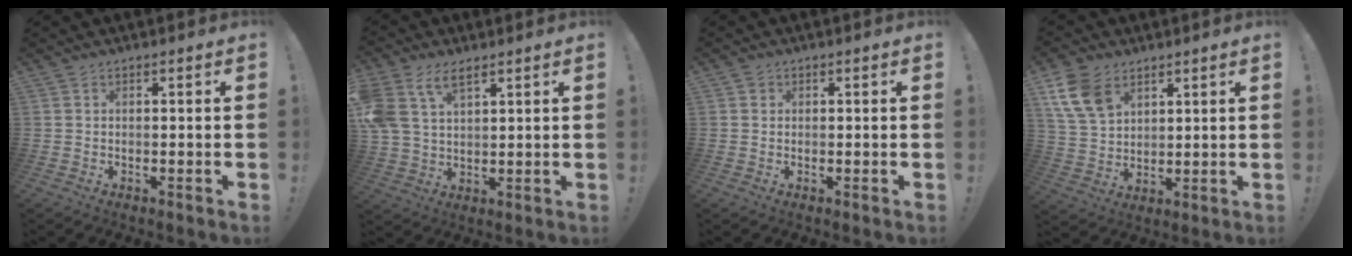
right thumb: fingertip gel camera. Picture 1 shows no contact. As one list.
[{"total": 10.0, "force": [5.7, 5.9, 5.8], "torque": [-0.125, -0.017, 0.113]}, {"total": 1.0, "force": [0.5, 0.8, 0.2], "torque": [0.003, -0.001, 0.007]}, {"total": 12.4, "force": [6.8, 8.4, 6.0], "torque": [-0.104, -0.025, 0.139]}]